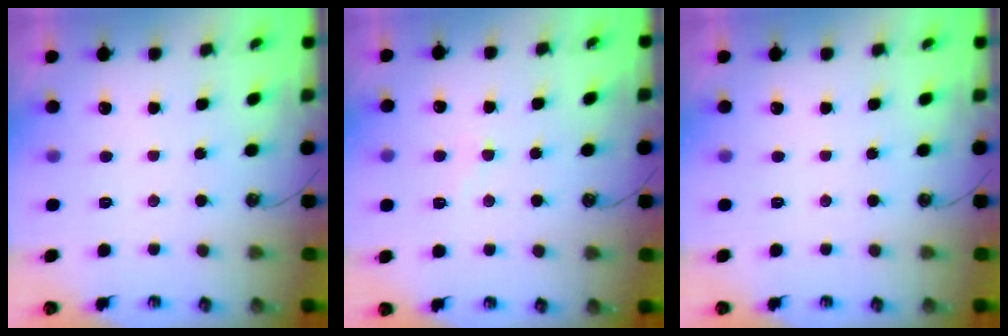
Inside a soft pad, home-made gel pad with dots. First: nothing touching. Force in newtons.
{"total": 3.7, "press": 3.6, "slide": 0.9}
{"total": 0.0}